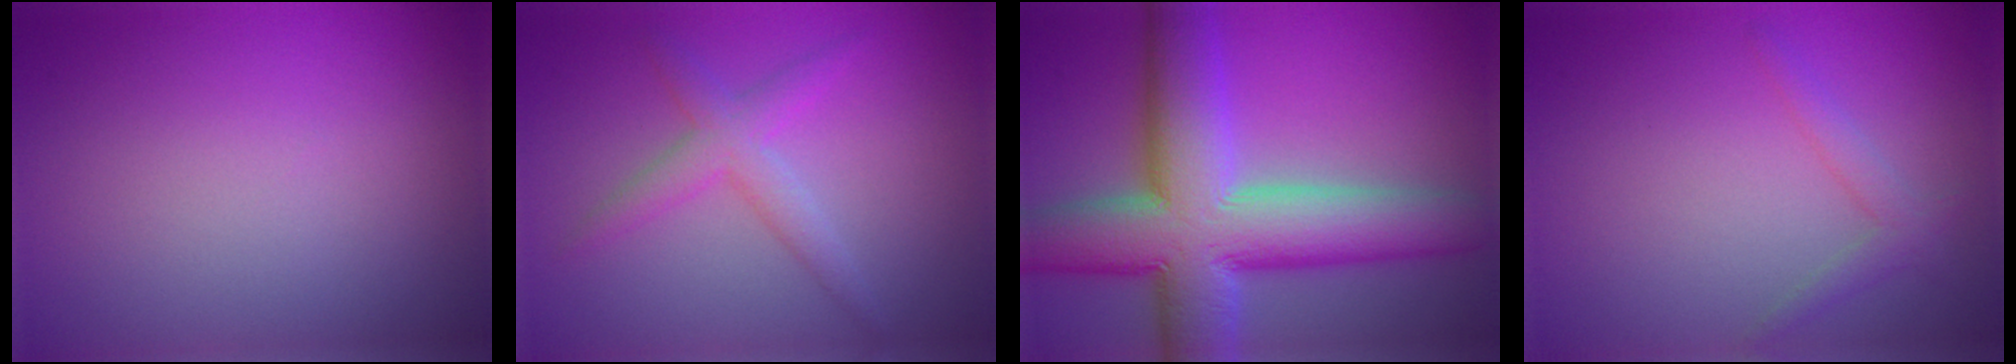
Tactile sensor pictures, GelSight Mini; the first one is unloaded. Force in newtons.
{"total": 2.9, "press": 2.9, "slide": 0.1}
{"total": 13.4, "press": 13.3, "slide": 0.9}
{"total": 1.8, "press": 1.8, "slide": 0.1}